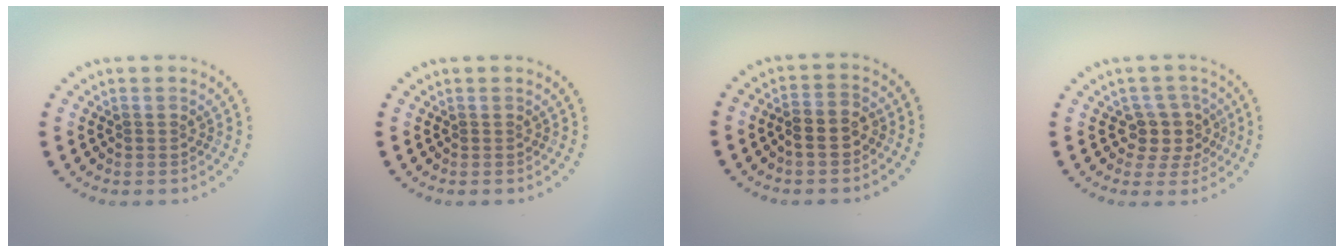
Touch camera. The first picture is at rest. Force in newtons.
{"total": 0.0}
{"total": 2.5, "press": 2.4, "slide": 0.8}
{"total": 2.9, "press": 2.4, "slide": 1.6}